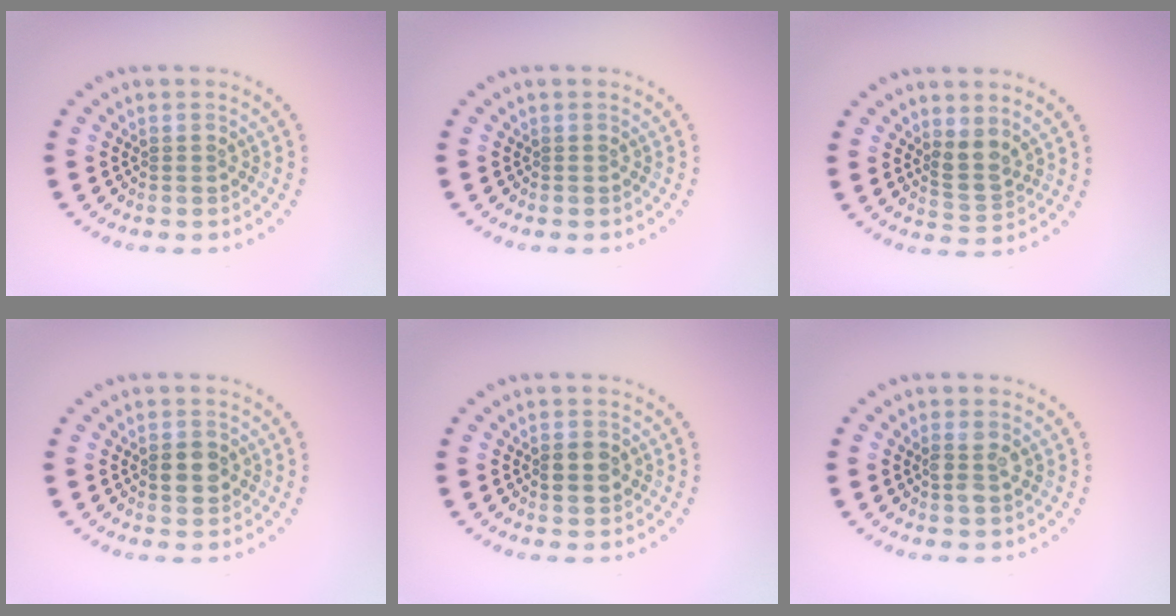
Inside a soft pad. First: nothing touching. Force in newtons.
{"total": 0.0}
{"total": 2.1, "press": 1.8, "slide": 1.1}
{"total": 2.2, "press": 2.2, "slide": 0.2}
{"total": 2.4, "press": 2.4, "slide": 0.1}
{"total": 2.1, "press": 2.0, "slide": 0.4}